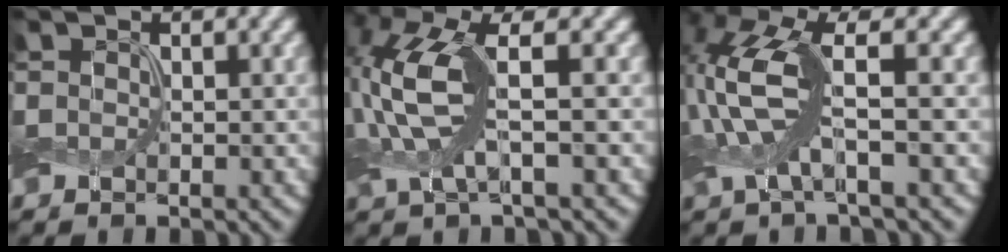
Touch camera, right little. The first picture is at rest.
{"total": 6.3, "force": [-0.3, 2.1, 5.9], "torque": [-0.152, 0.005, -0.006]}
{"total": 5.6, "force": [-0.9, 1.7, 5.3], "torque": [-0.143, 0.002, -0.018]}